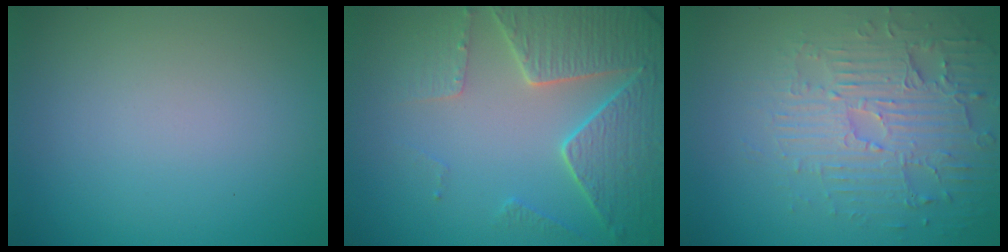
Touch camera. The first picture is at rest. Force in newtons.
{"total": 6.2, "press": 5.2, "slide": 3.4}
{"total": 4.4, "press": 4.0, "slide": 1.8}